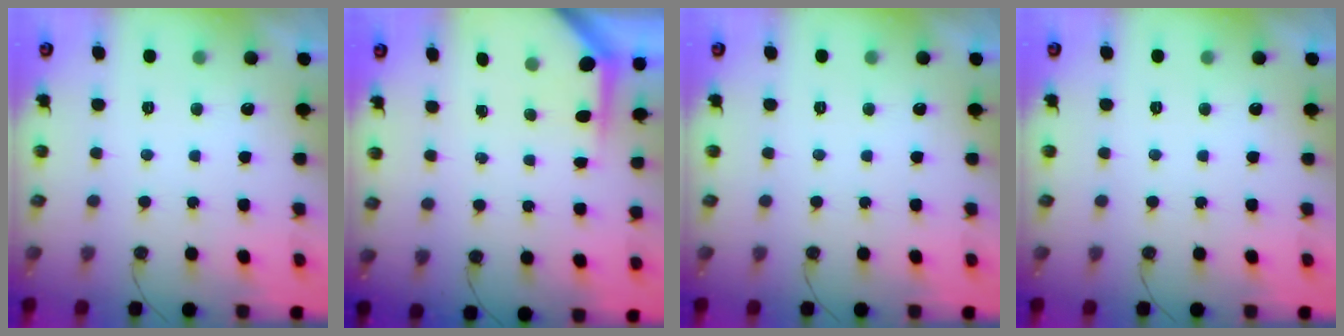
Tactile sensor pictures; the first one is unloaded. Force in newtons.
{"total": 3.7, "press": 3.6, "slide": 0.4}
{"total": 0.0}
{"total": 0.0}